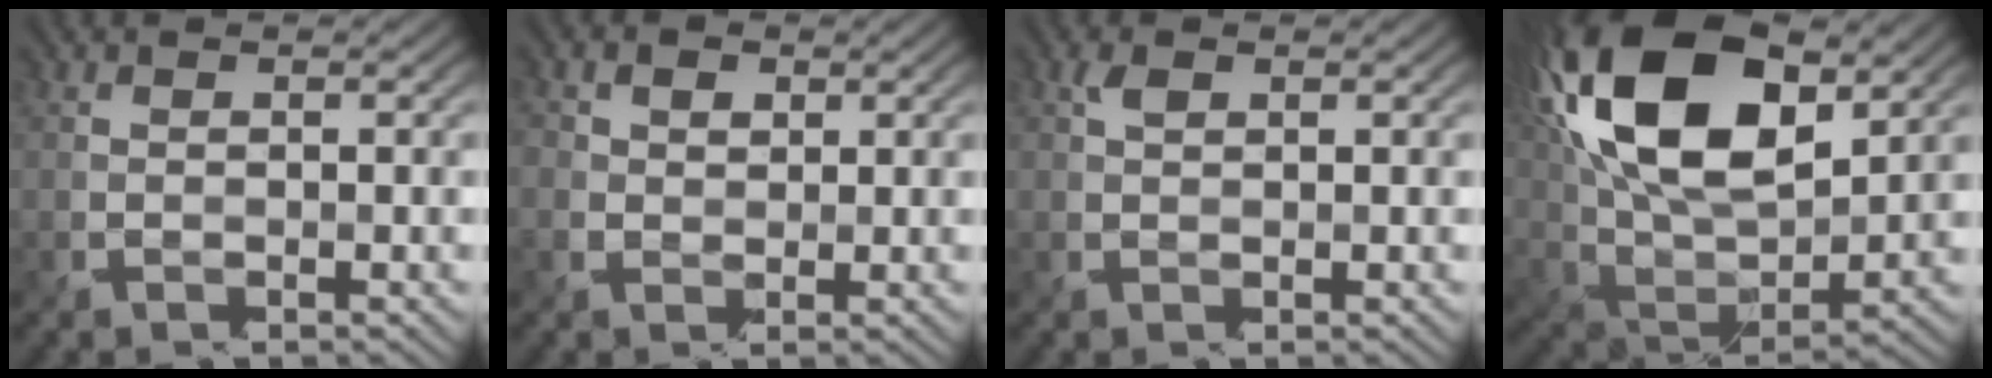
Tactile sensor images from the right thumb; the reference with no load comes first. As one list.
[{"total": 2.9, "force": [1.0, 2.3, 1.5], "torque": [-0.047, 0.005, 0.011]}, {"total": 1.2, "force": [0.4, 0.4, 1.0], "torque": [-0.021, 0.005, 0.009]}, {"total": 19.6, "force": [7.9, 9.6, 15.1], "torque": [-0.320, 0.045, 0.120]}]